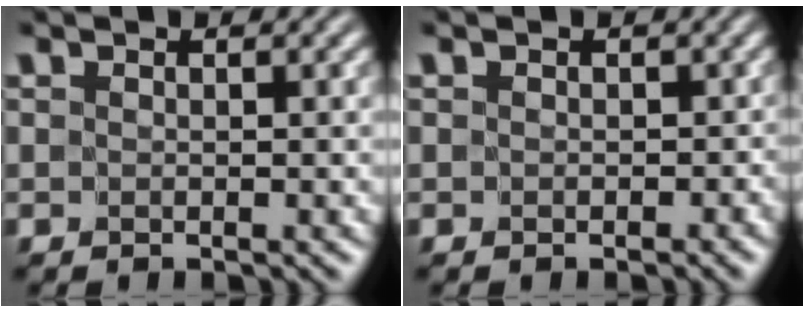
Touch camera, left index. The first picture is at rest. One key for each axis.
{"total": 1.1, "fx": -0.1, "fy": 1.1, "fz": 0.3, "tx": 0.011, "ty": -0.001, "tz": -0.002}